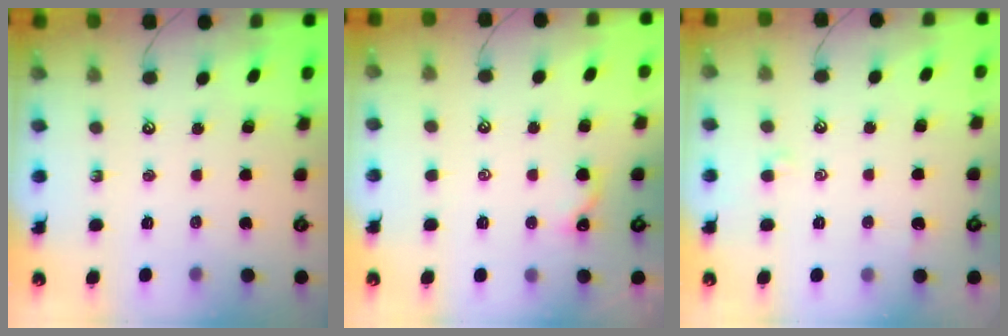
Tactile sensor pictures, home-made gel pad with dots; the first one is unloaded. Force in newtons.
{"total": 2.1, "press": 2.1, "slide": 0.3}
{"total": 1.4, "press": 1.3, "slide": 0.4}